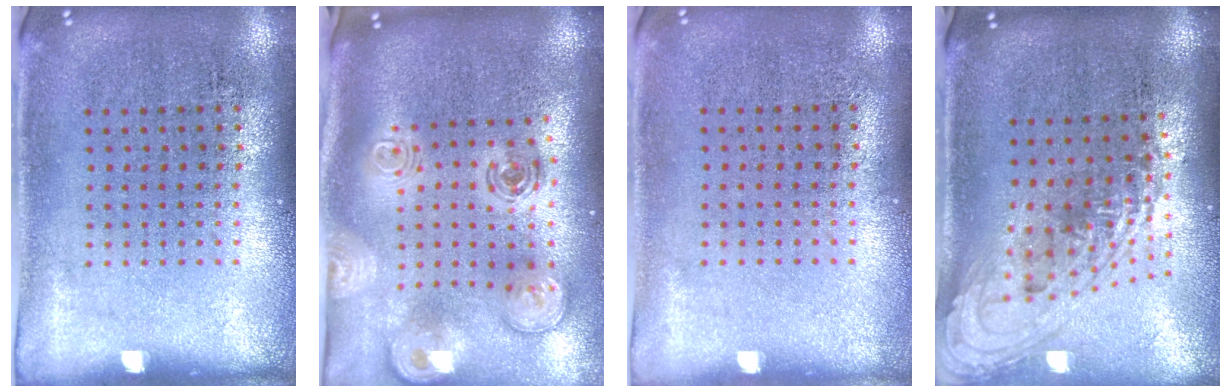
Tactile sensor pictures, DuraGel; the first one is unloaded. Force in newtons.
{"total": 3.0, "press": 2.1, "slide": 2.1}
{"total": 0.0}
{"total": 1.9, "press": 1.4, "slide": 1.3}